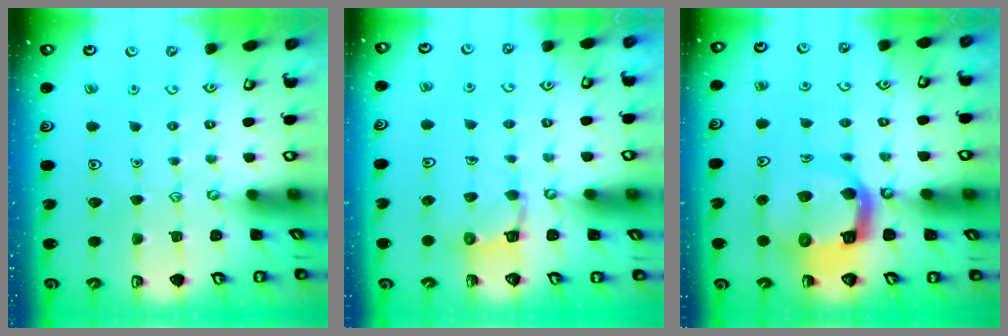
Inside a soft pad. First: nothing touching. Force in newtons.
{"total": 4.7, "press": 4.7, "slide": 0.4}
{"total": 11.1, "press": 11.0, "slide": 1.5}